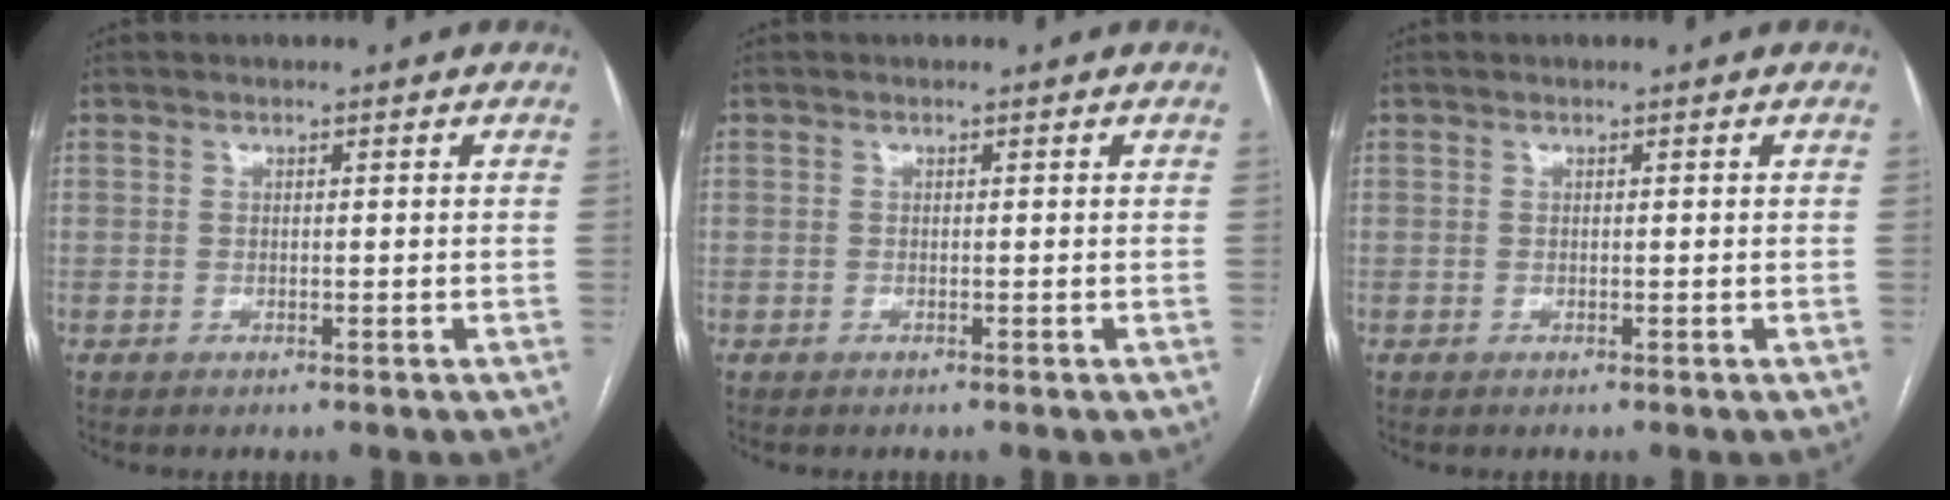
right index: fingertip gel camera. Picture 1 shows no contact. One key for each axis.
{"total": 0.0}
{"total": 0.0}